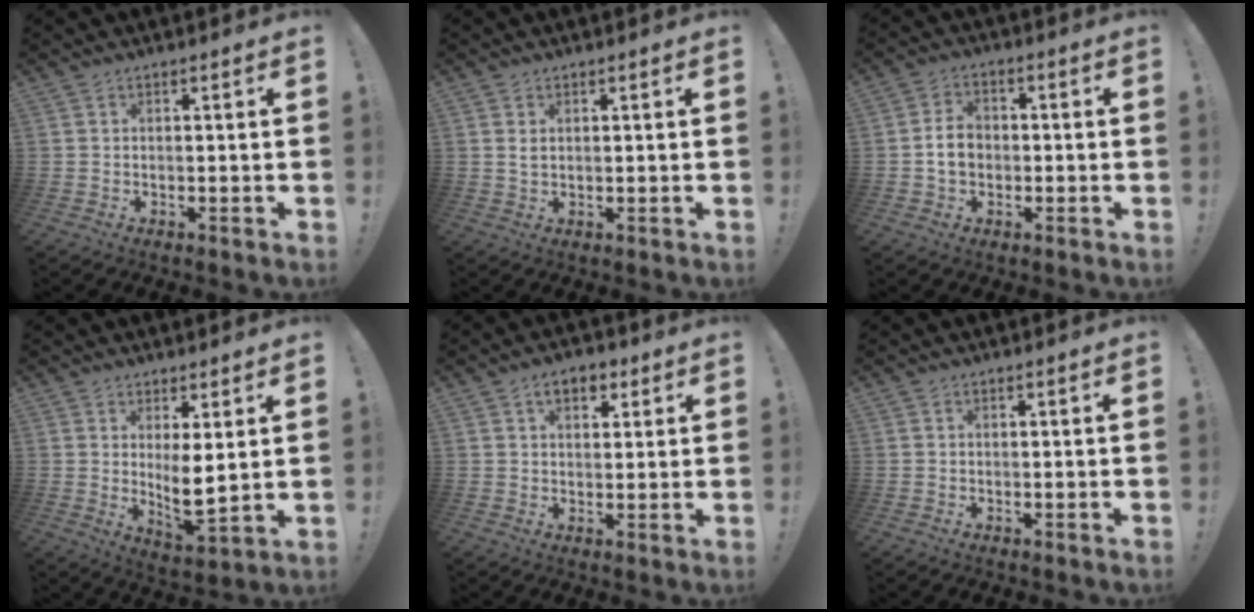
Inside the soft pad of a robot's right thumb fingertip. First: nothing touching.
{"total": 1.5, "force": [0.8, 0.9, 1.0], "torque": [-0.012, -0.002, 0.012]}
{"total": 6.9, "force": [-0.6, 5.5, 4.2], "torque": [-0.058, 0.009, -0.010]}
{"total": 8.1, "force": [2.2, 2.4, 7.4], "torque": [-0.109, -0.037, 0.039]}
{"total": 6.1, "force": [2.8, 3.8, 3.8], "torque": [-0.048, 0.000, 0.049]}
{"total": 0.5, "force": [0.1, 0.5, -0.2], "torque": [0.003, 0.001, 0.002]}